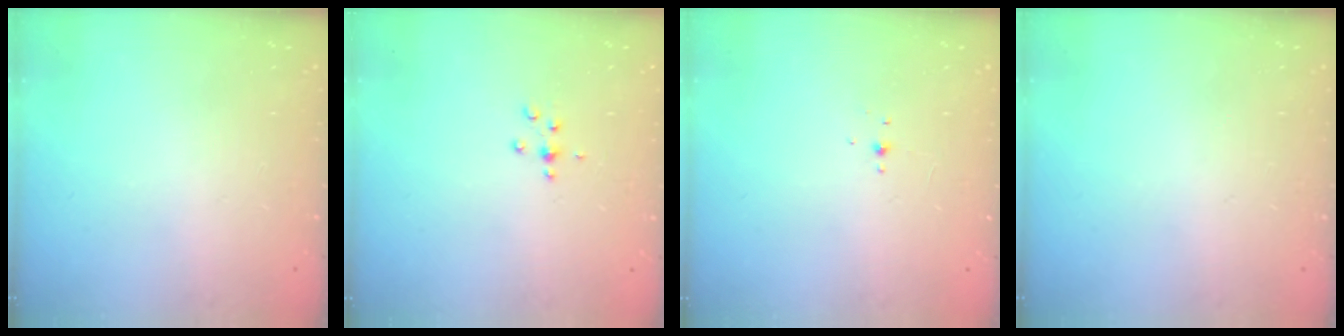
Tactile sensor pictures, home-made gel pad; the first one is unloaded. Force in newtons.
{"total": 4.0, "press": 3.7, "slide": 1.6}
{"total": 3.2, "press": 3.1, "slide": 0.8}
{"total": 0.0}